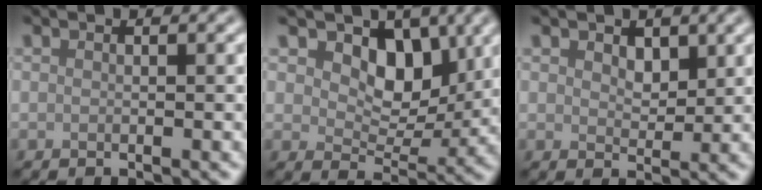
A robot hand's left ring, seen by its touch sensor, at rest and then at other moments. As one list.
[{"total": 5.8, "force": [2.5, 3.8, 3.5], "torque": [-0.053, -0.013, 0.029]}, {"total": 2.0, "force": [1.1, 1.2, 1.1], "torque": [-0.022, -0.005, 0.017]}]